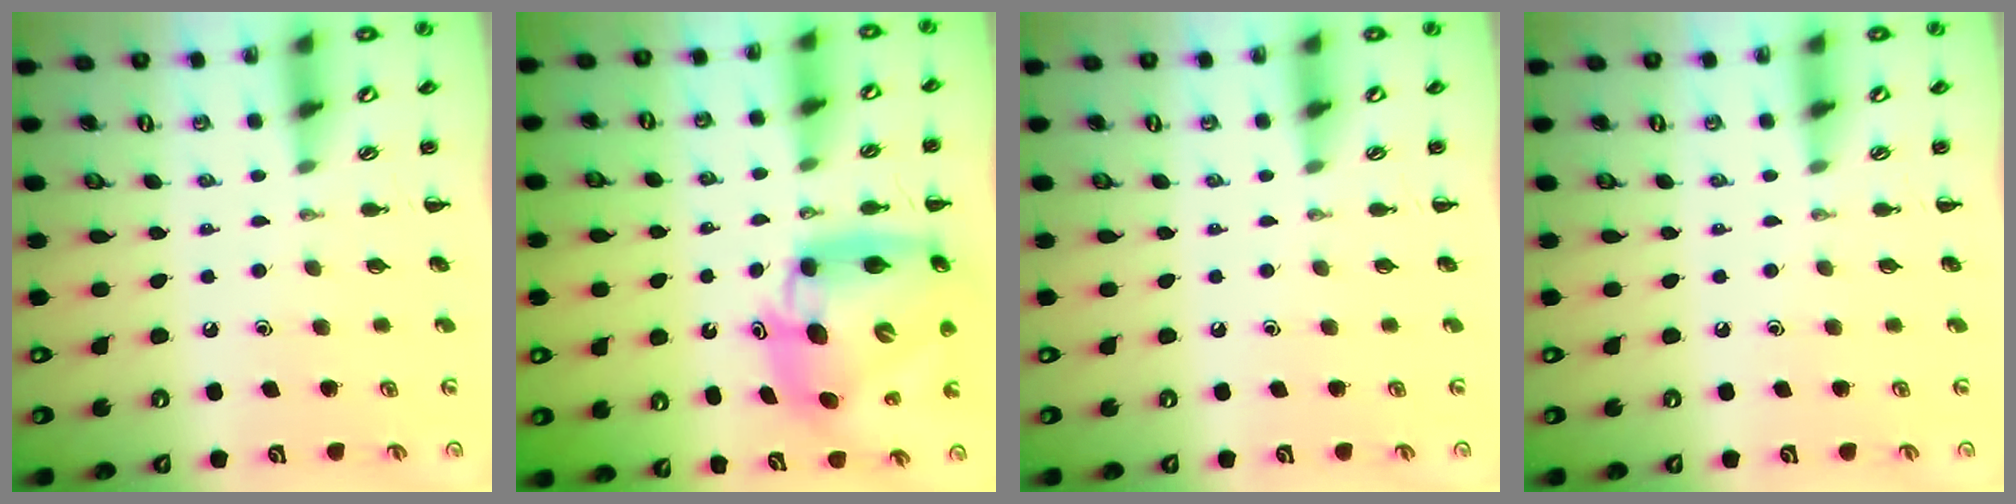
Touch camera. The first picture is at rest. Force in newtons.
{"total": 14.0, "press": 13.4, "slide": 4.1}
{"total": 0.0}
{"total": 0.0}